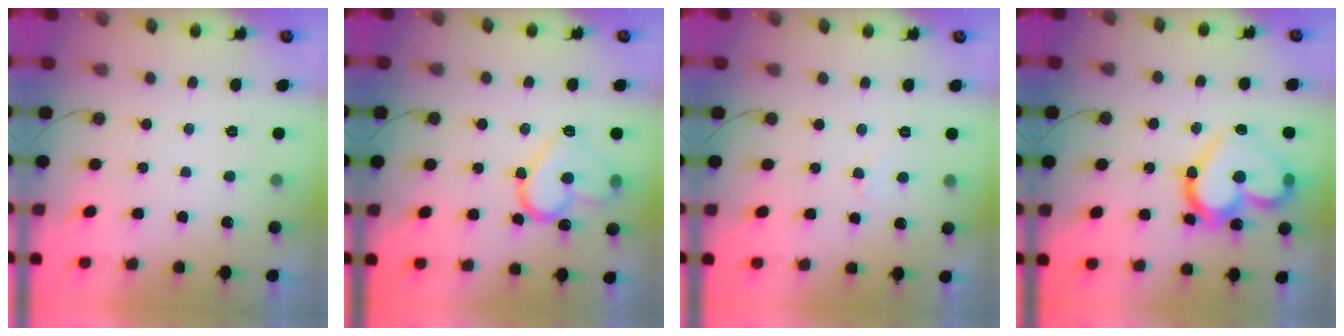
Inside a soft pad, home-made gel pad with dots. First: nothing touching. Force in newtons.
{"total": 14.4, "press": 14.3, "slide": 1.4}
{"total": 3.0, "press": 3.0, "slide": 0.4}
{"total": 20.6, "press": 20.6, "slide": 1.9}